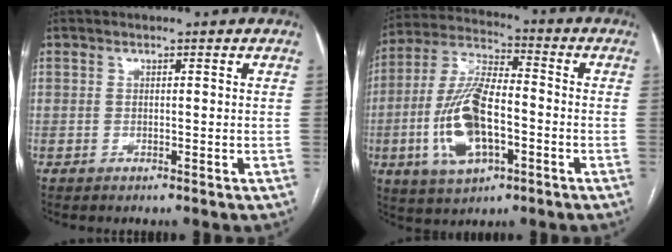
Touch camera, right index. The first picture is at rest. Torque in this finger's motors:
{"motor_torque": [2.14, 0.00, 1.06, 0.21]}